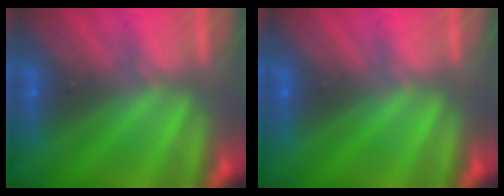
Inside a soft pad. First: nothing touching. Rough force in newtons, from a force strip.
{"total": 0.0}